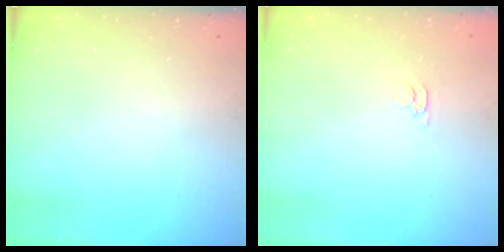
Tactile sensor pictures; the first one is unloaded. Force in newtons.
{"total": 2.7, "press": 2.7, "slide": 0.4}